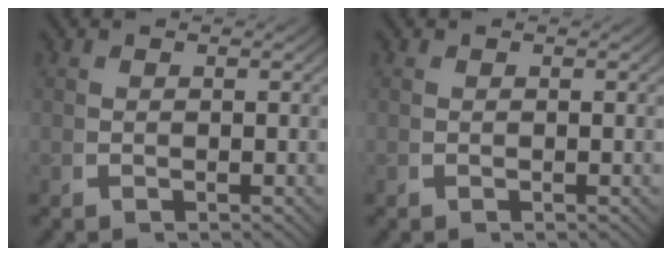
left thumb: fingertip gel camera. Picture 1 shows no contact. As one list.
[{"total": 0.0}]